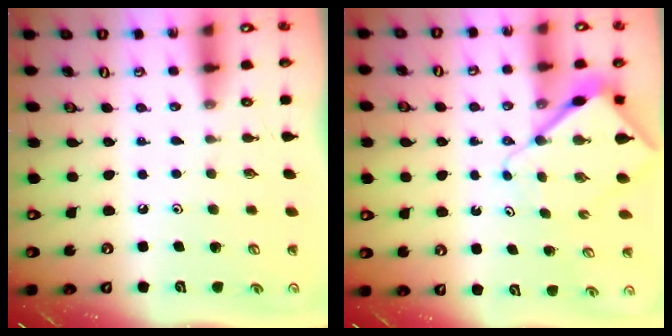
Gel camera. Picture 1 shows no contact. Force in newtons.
{"total": 8.4, "press": 8.4, "slide": 0.9}